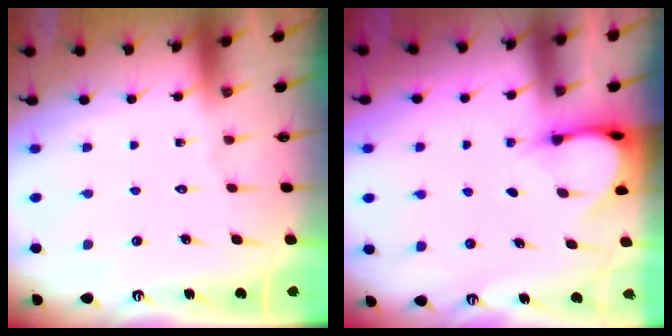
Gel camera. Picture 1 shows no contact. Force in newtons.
{"total": 3.8, "press": 3.8, "slide": 0.3}